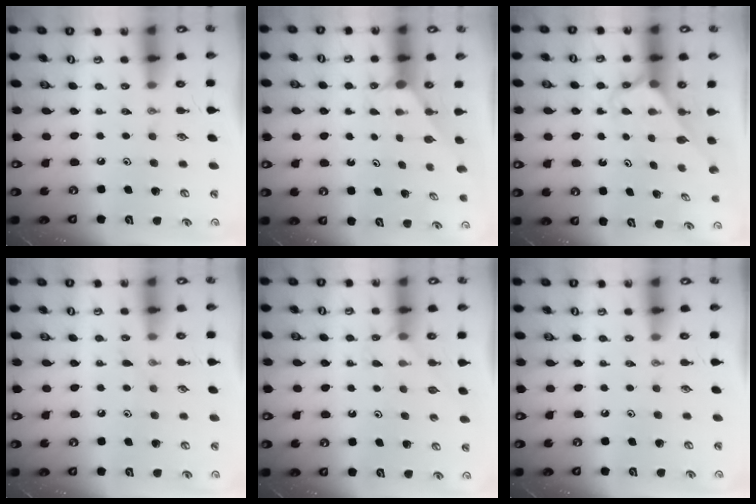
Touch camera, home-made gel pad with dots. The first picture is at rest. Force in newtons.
{"total": 1.5, "press": 1.5, "slide": 0.2}
{"total": 2.6, "press": 2.6, "slide": 0.2}
{"total": 6.2, "press": 6.1, "slide": 0.6}
{"total": 4.1, "press": 4.0, "slide": 0.6}
{"total": 0.0}